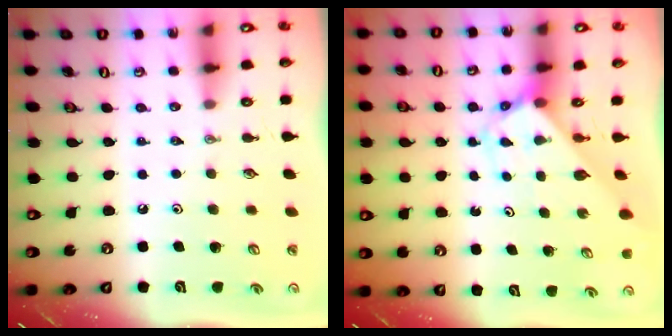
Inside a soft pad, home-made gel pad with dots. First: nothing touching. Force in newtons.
{"total": 2.9, "press": 2.9, "slide": 0.2}